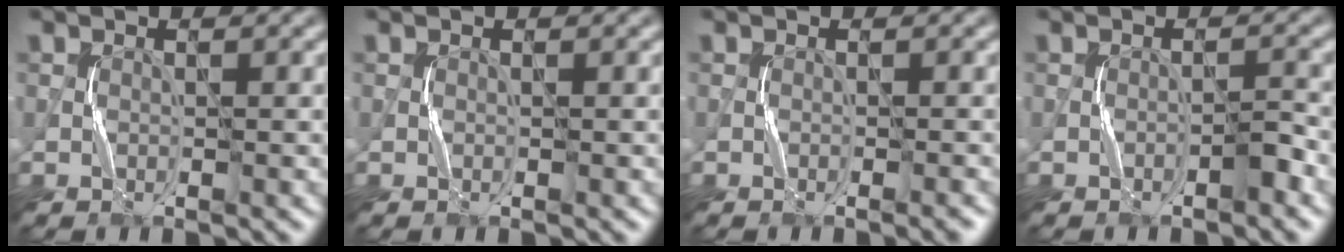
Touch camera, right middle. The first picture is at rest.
{"total": 0.0}
{"total": 0.6, "force": [-0.4, -0.2, 0.4], "torque": [-0.007, 0.001, -0.006]}
{"total": 1.1, "force": [-0.9, 0.1, 0.7], "torque": [-0.014, 0.009, -0.016]}